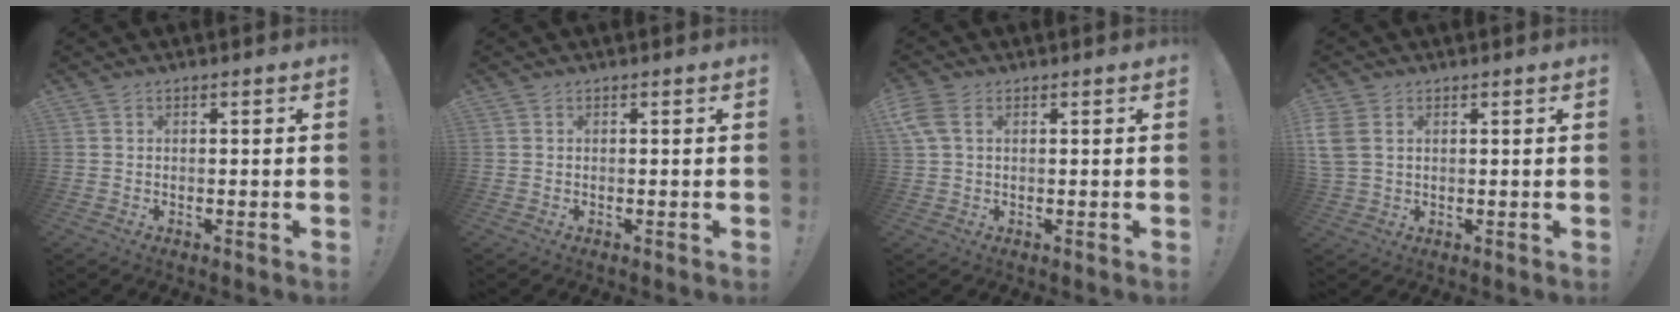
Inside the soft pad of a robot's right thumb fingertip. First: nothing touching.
{"total": 0.0}
{"total": 4.7, "force": [1.6, 2.6, 3.6], "torque": [-0.085, 0.001, 0.031]}
{"total": 5.7, "force": [2.0, 4.2, 3.3], "torque": [-0.073, -0.002, 0.043]}